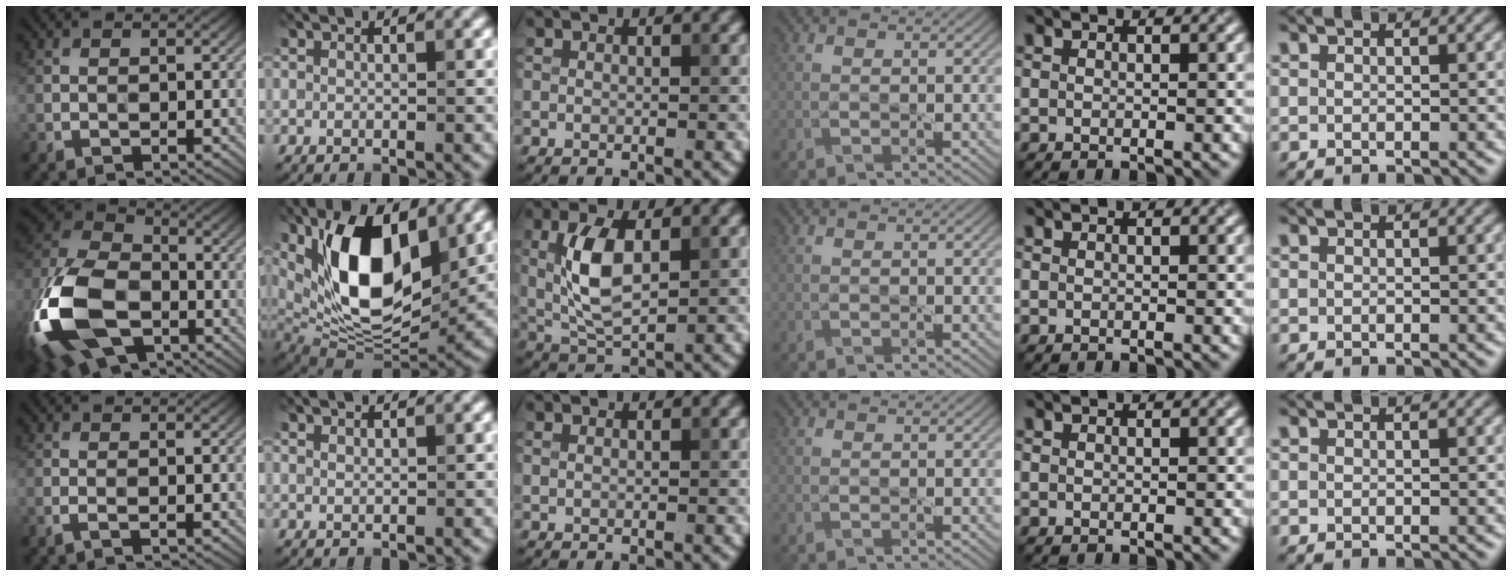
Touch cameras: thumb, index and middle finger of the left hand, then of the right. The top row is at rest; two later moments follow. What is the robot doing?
{"motion": "lift_and_place", "object": "knife"}